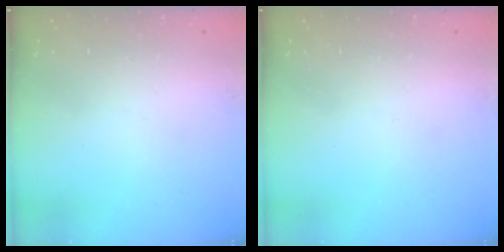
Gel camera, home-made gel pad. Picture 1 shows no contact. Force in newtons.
{"total": 0.0}